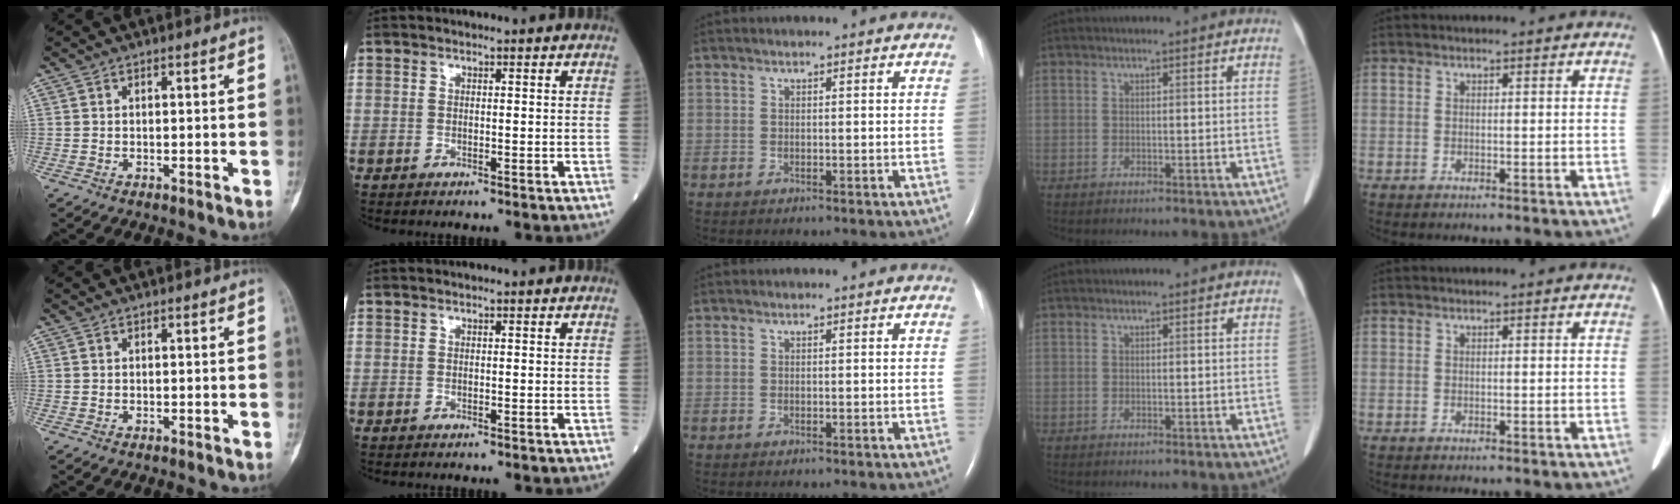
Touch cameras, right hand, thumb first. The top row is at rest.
{}